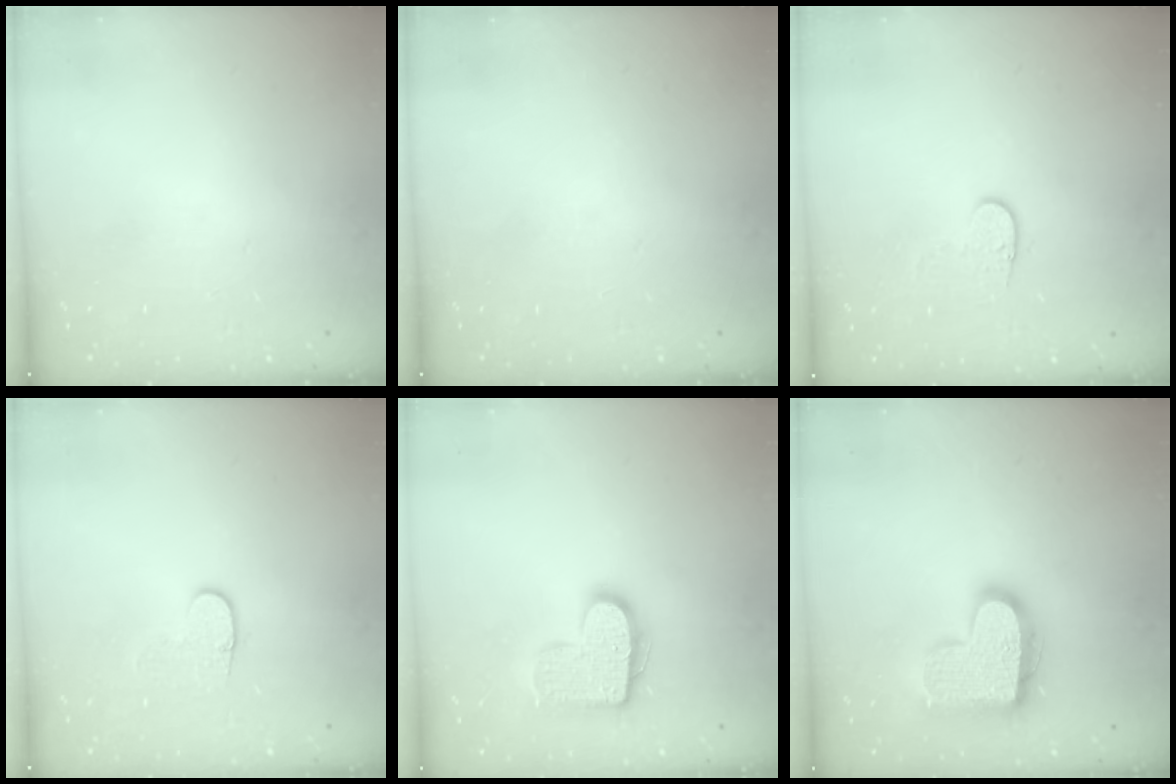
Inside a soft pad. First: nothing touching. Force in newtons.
{"total": 0.0}
{"total": 5.3, "press": 5.2, "slide": 0.5}
{"total": 5.7, "press": 5.6, "slide": 0.6}
{"total": 13.5, "press": 13.5, "slide": 0.7}
{"total": 18.5, "press": 18.5, "slide": 1.0}